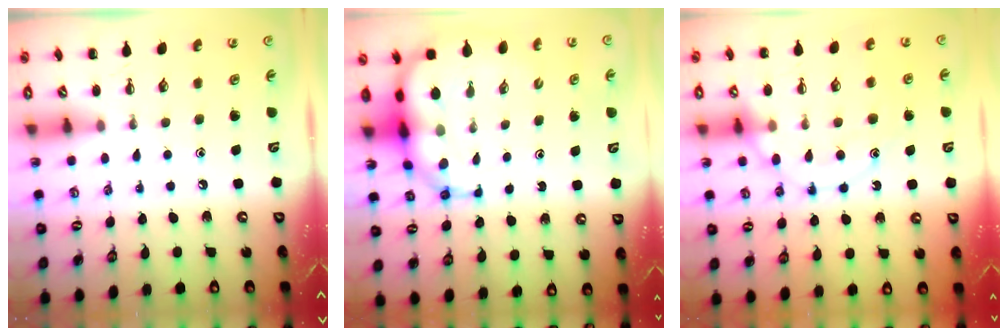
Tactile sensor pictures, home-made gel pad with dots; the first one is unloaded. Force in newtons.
{"total": 9.3, "press": 8.9, "slide": 2.8}
{"total": 14.3, "press": 14.3, "slide": 1.3}